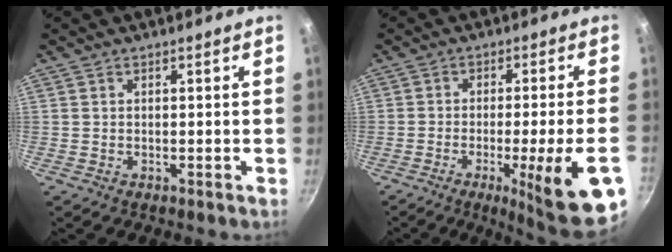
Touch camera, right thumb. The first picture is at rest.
{"total": 16.2, "force": [-5.9, 1.9, 14.9], "torque": [-0.194, 0.011, -0.077]}